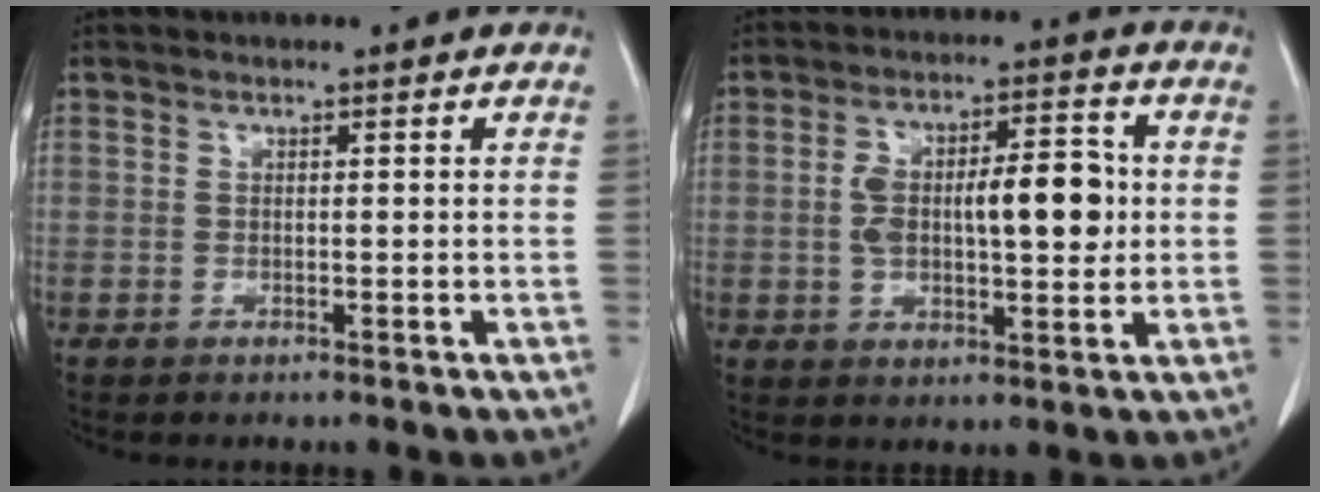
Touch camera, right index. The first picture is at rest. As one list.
[{"total": 11.9, "force": [0.5, 4.4, 11.1], "torque": [-0.191, 0.023, 0.012]}]